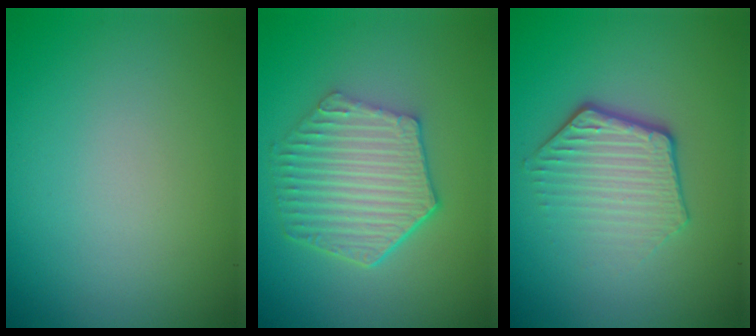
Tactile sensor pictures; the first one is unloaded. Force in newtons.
{"total": 6.1, "press": 4.7, "slide": 4.0}
{"total": 3.9, "press": 3.0, "slide": 2.5}